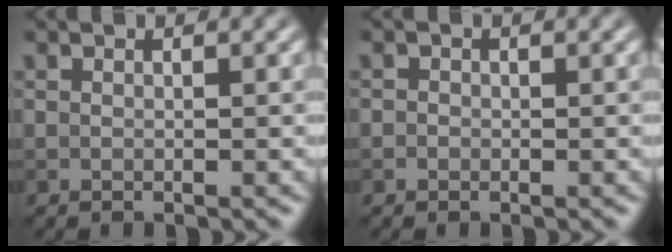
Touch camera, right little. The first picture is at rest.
{"total": 0.6, "force": [-0.1, 0.5, 0.1], "torque": [0.001, -0.005, -0.004]}